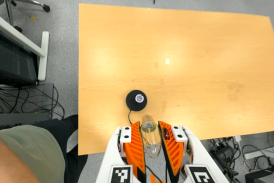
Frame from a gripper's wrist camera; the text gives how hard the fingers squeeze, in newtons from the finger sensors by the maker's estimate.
{"total": 21.3, "left": 23.5, "right": 19.2}